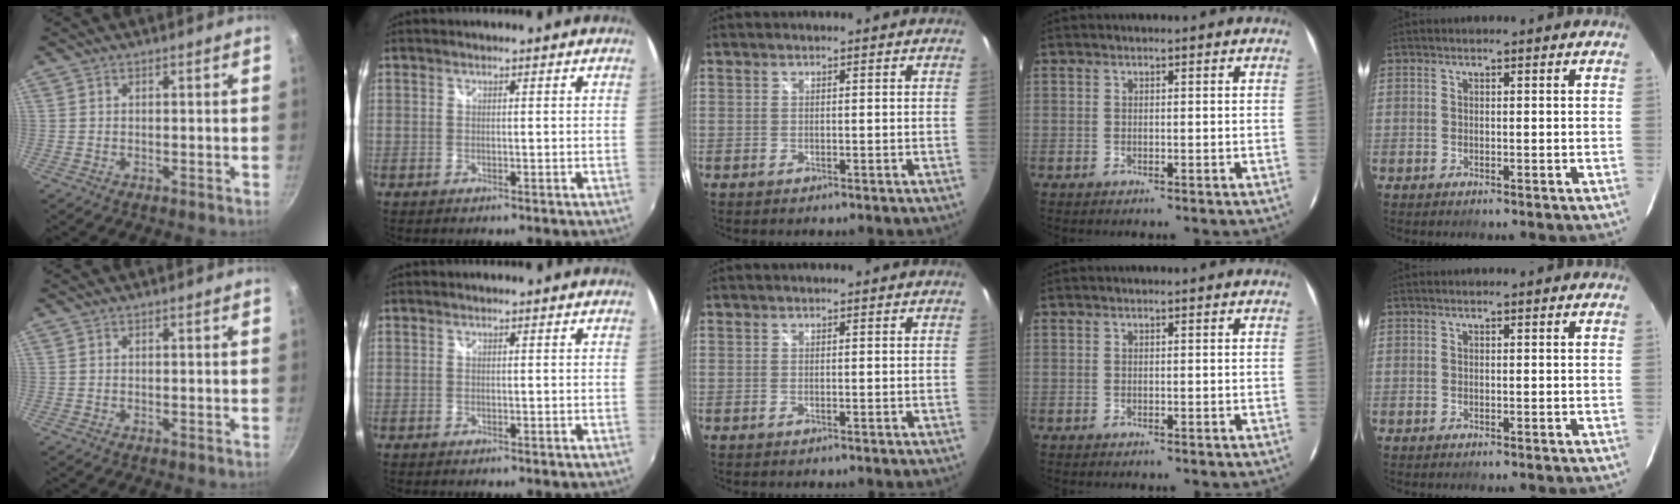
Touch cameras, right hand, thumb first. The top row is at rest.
{}